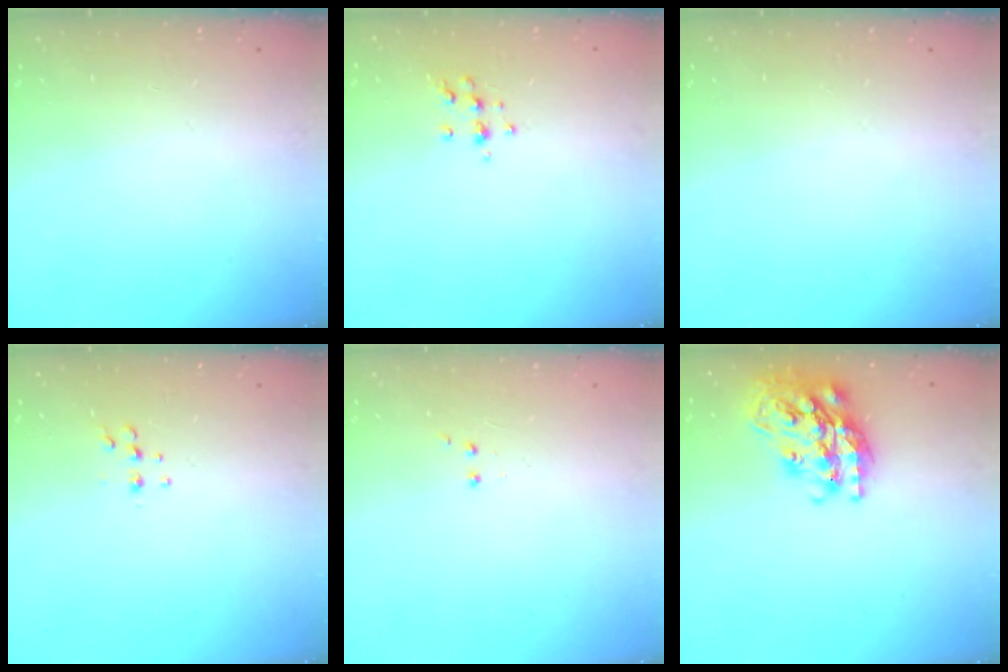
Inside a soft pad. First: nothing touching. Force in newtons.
{"total": 6.8, "press": 6.8, "slide": 0.6}
{"total": 0.0}
{"total": 4.9, "press": 4.8, "slide": 1.1}
{"total": 2.0, "press": 1.8, "slide": 0.9}
{"total": 22.6, "press": 22.5, "slide": 1.7}